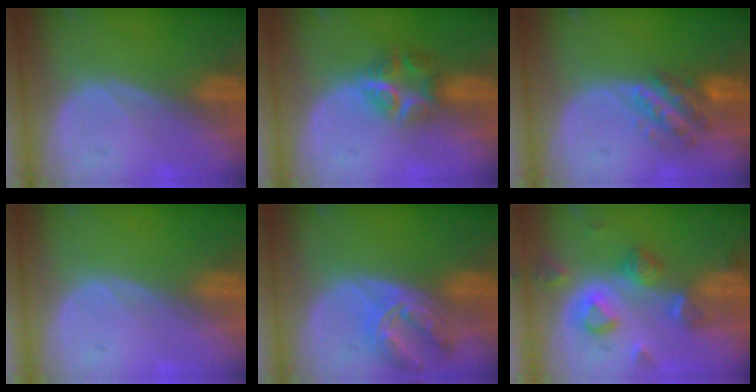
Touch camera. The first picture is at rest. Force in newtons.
{"total": 5.9, "press": 5.4, "slide": 2.5}
{"total": 5.7, "press": 5.4, "slide": 1.7}
{"total": 0.0}
{"total": 7.9, "press": 6.9, "slide": 3.8}
{"total": 7.8, "press": 7.1, "slide": 3.2}